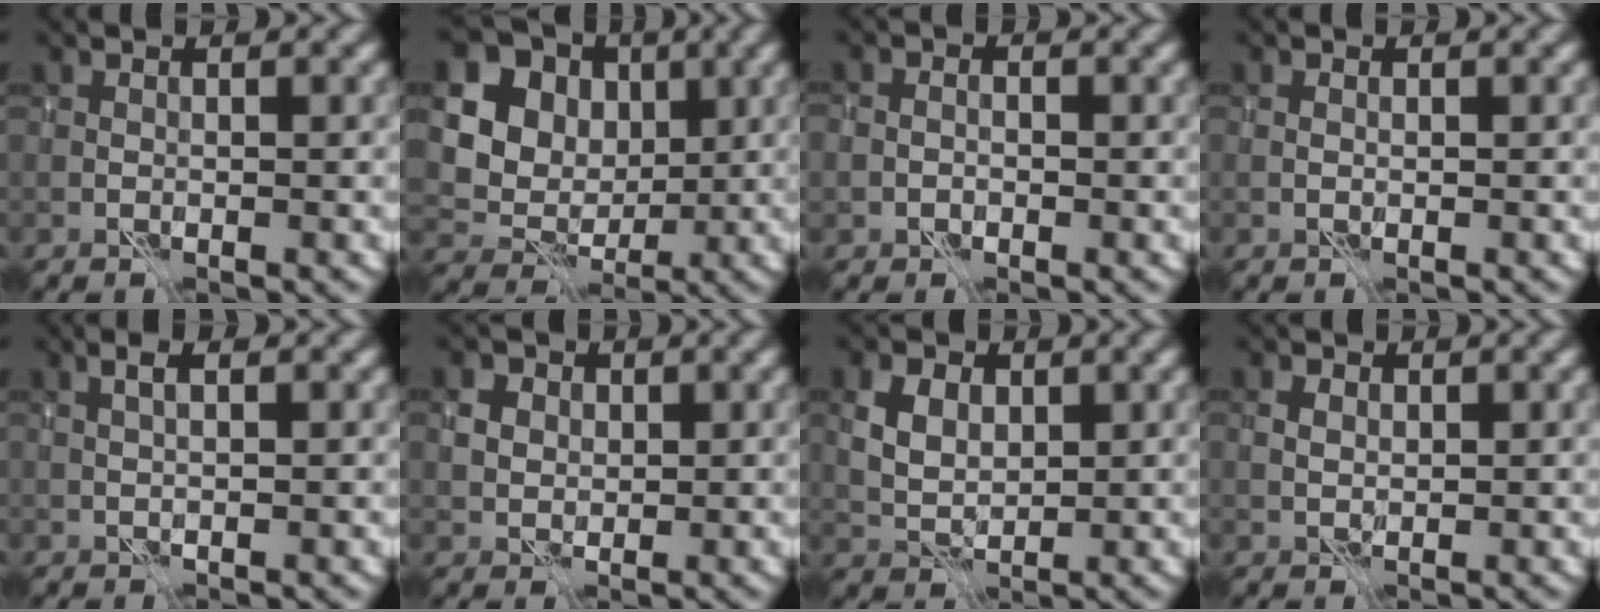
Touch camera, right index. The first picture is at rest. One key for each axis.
{"total": 13.6, "fx": 4.7, "fy": 11.4, "fz": 5.7, "tx": -0.141, "ty": 0.019, "tz": 0.088}
{"total": 1.1, "fx": -0.6, "fy": 0.8, "fz": 0.5, "tx": -0.006, "ty": 0.003, "tz": -0.014}
{"total": 0.0}
{"total": 1.4, "fx": 0.7, "fy": 0.0, "fz": 1.2, "tx": -0.026, "ty": 0.009, "tz": 0.012}
{"total": 3.6, "fx": 1.5, "fy": 2.8, "fz": 1.6, "tx": -0.032, "ty": 0.012, "tz": 0.019}
{"total": 4.1, "fx": 1.7, "fy": 2.7, "fz": 2.6, "tx": -0.055, "ty": 0.006, "tz": 0.026}
{"total": 1.9, "fx": 0.8, "fy": 1.3, "fz": 1.1, "tx": -0.021, "ty": 0.010, "tz": 0.011}